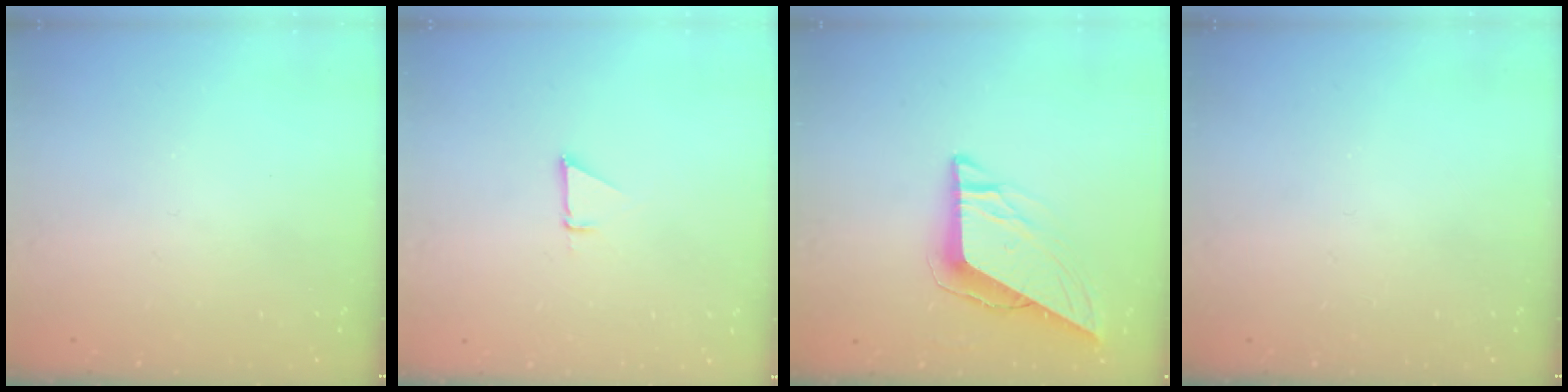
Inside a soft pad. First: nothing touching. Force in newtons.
{"total": 1.5, "press": 1.5, "slide": 0.0}
{"total": 9.8, "press": 9.7, "slide": 1.1}
{"total": 0.0}